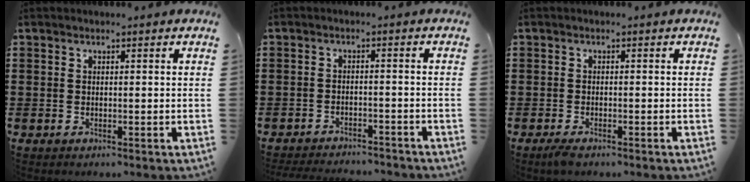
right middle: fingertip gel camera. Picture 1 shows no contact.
{"total": 3.0, "force": [-3.0, 0.2, 0.1], "torque": [-0.006, -0.002, -0.064]}
{"total": 1.3, "force": [-0.9, 0.3, 0.8], "torque": [-0.022, -0.006, -0.020]}